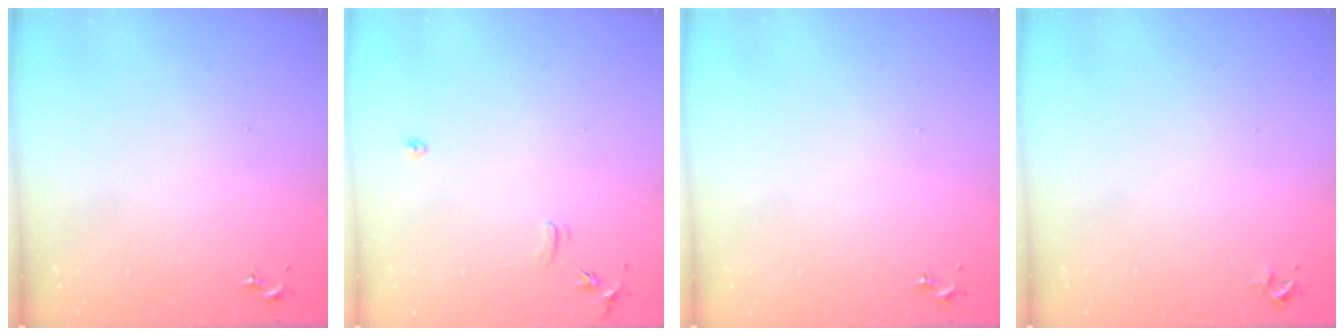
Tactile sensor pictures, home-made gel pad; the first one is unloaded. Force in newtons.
{"total": 6.9, "press": 6.9, "slide": 0.7}
{"total": 0.0}
{"total": 2.4, "press": 2.4, "slide": 0.3}